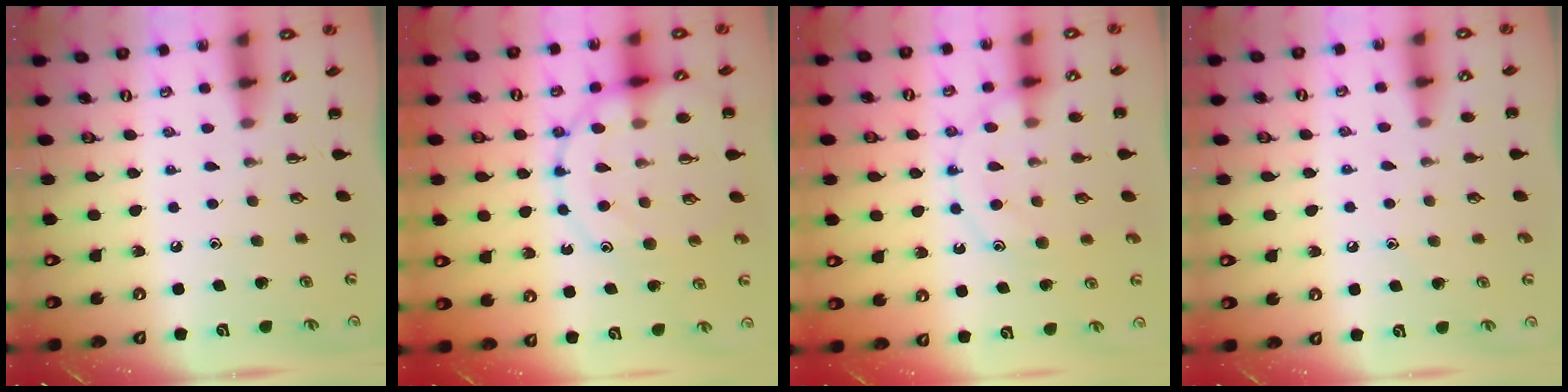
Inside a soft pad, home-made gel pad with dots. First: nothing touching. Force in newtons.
{"total": 15.9, "press": 15.8, "slide": 1.8}
{"total": 12.5, "press": 12.4, "slide": 1.0}
{"total": 6.9, "press": 6.6, "slide": 2.2}